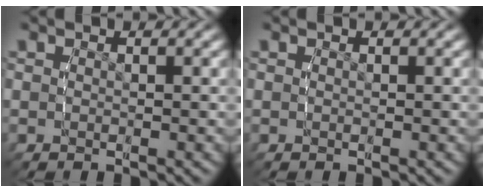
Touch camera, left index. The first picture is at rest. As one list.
[{"total": 0.0}]